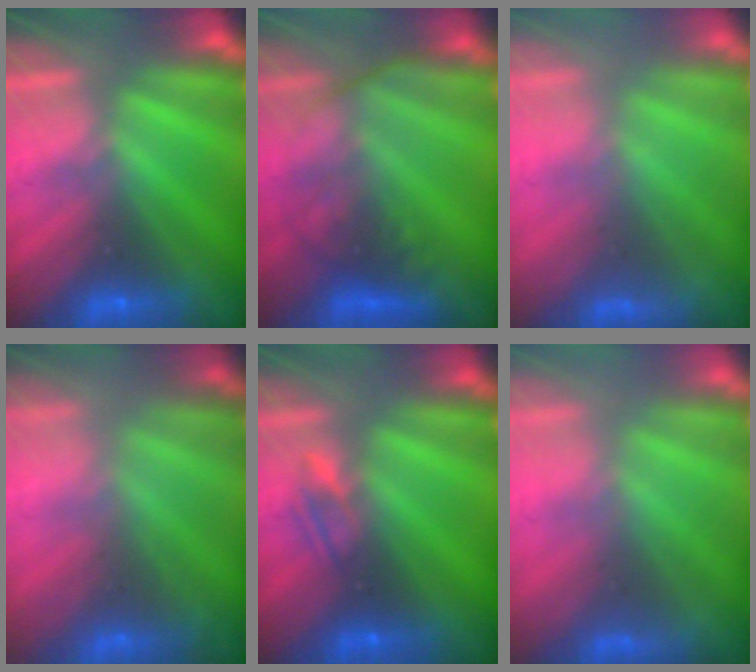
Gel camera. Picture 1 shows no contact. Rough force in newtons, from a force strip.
{"total": 9.4}
{"total": 1.3}
{"total": 7.6}
{"total": 2.3}
{"total": 1.3}